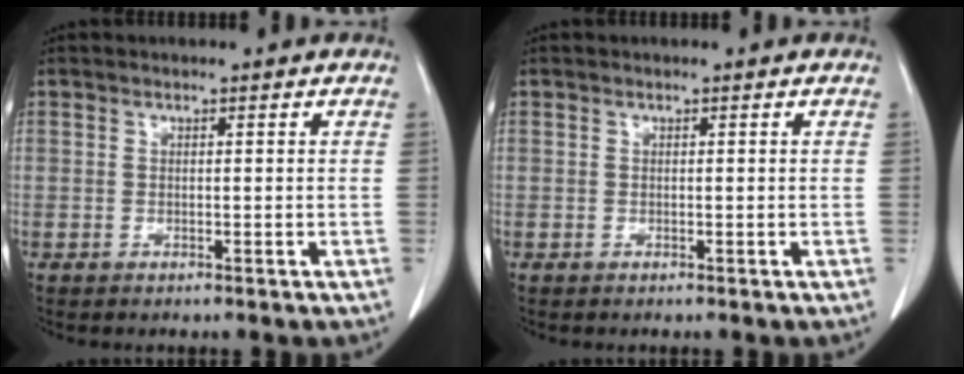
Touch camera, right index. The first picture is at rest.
{"total": 0.0}